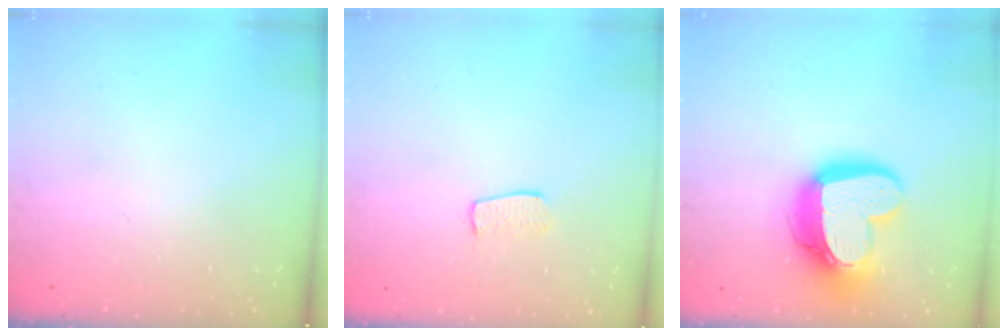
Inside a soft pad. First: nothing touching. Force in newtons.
{"total": 5.9, "press": 5.9, "slide": 0.3}
{"total": 18.9, "press": 18.8, "slide": 1.6}